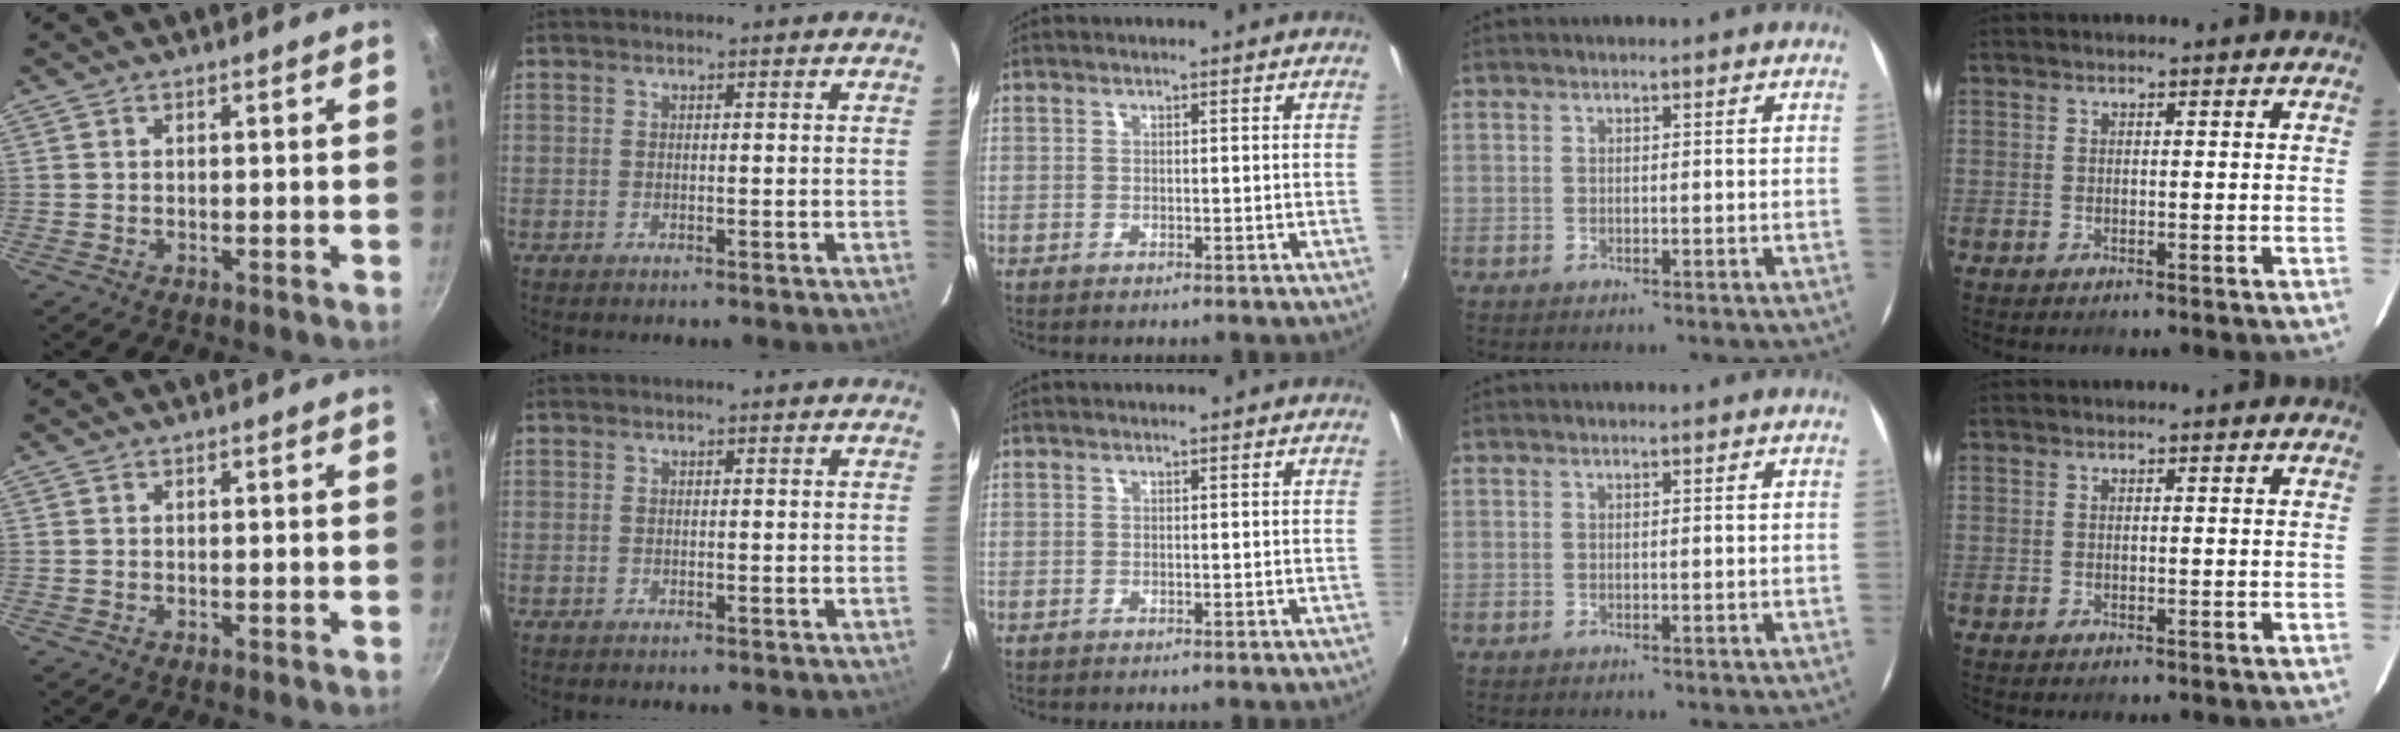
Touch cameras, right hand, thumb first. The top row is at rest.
{}